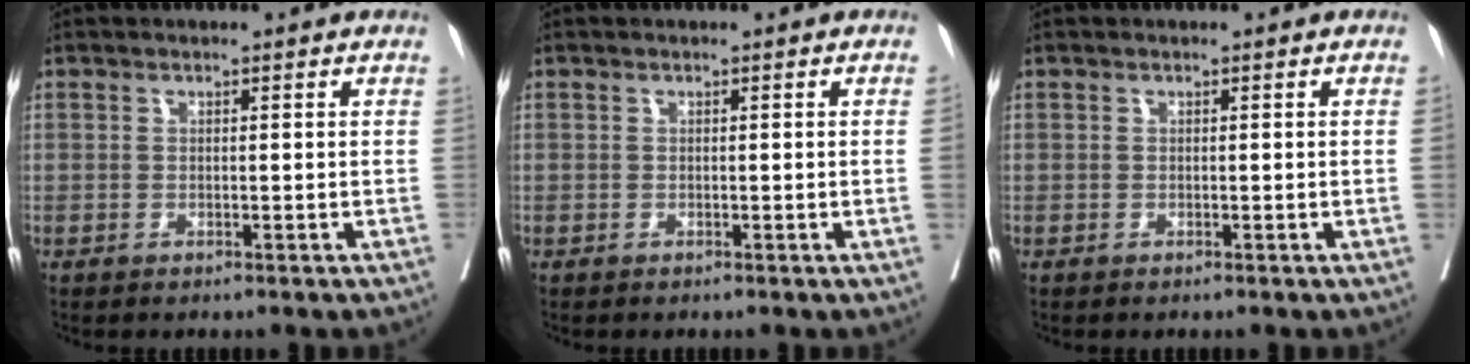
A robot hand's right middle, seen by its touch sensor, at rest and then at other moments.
{"total": 1.1, "force": [-0.1, -0.4, 1.0], "torque": [-0.010, 0.001, 0.000]}
{"total": 0.7, "force": [0.0, -0.3, 0.6], "torque": [-0.004, 0.002, 0.000]}